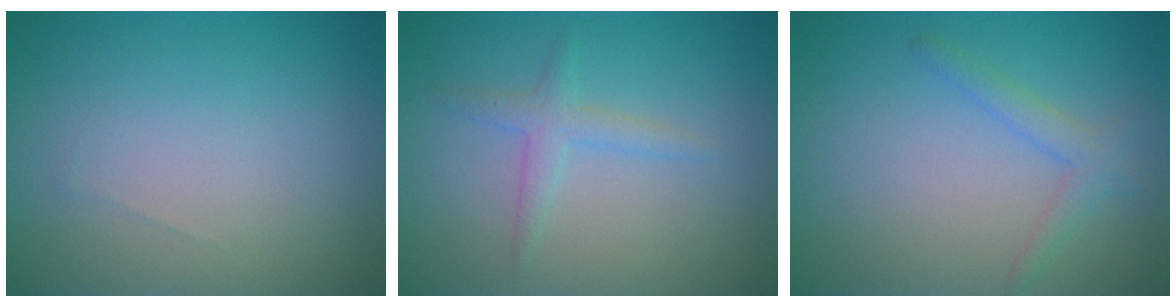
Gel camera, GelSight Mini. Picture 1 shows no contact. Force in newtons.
{"total": 1.8, "press": 1.8, "slide": 0.1}
{"total": 1.8, "press": 1.8, "slide": 0.0}